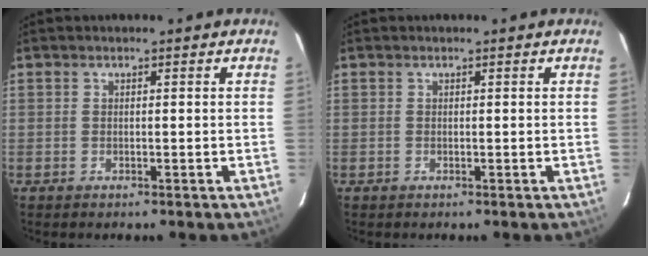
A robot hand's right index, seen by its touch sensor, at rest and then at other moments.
{"total": 0.0}